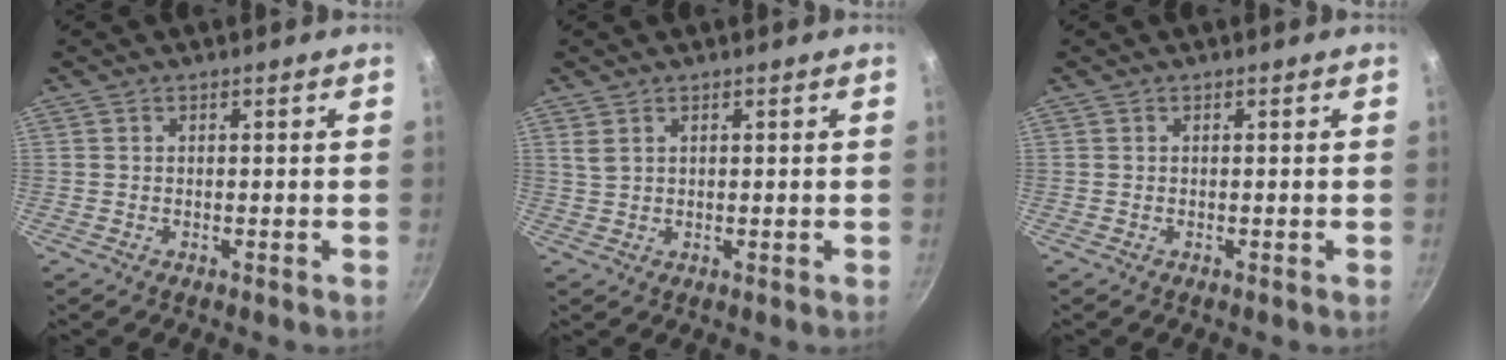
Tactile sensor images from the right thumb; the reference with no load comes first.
{"total": 1.9, "force": [1.1, 1.0, 1.2], "torque": [-0.022, 0.000, 0.027]}
{"total": 0.0}